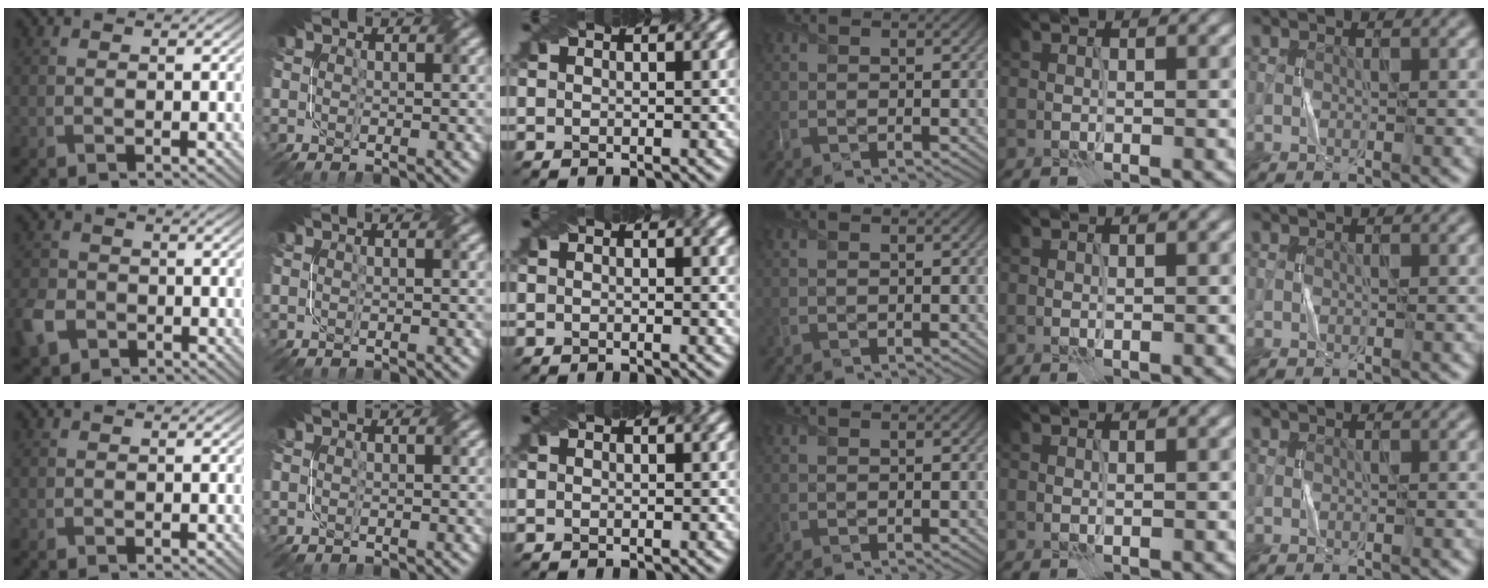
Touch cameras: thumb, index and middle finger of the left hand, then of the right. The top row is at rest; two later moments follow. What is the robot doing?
{"motion": "fold", "object": "napkin"}